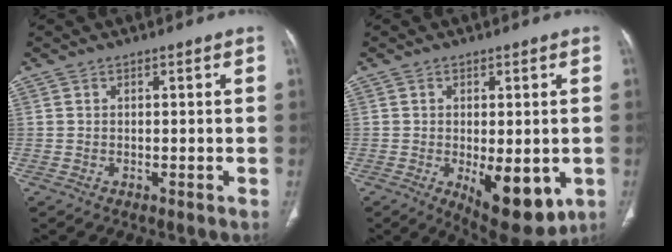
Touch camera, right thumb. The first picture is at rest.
{"total": 12.4, "force": [-3.5, 5.5, 10.5], "torque": [-0.131, -0.017, -0.036]}